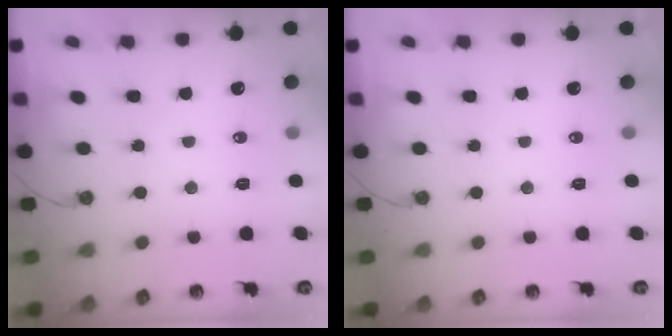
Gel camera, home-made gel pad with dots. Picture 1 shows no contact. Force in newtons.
{"total": 0.0}